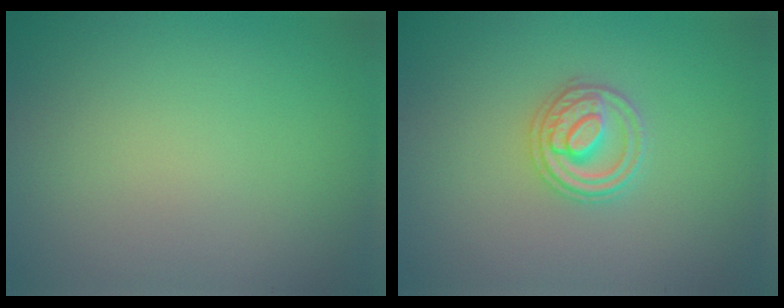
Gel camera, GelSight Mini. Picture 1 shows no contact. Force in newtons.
{"total": 2.8, "press": 2.8, "slide": 0.4}